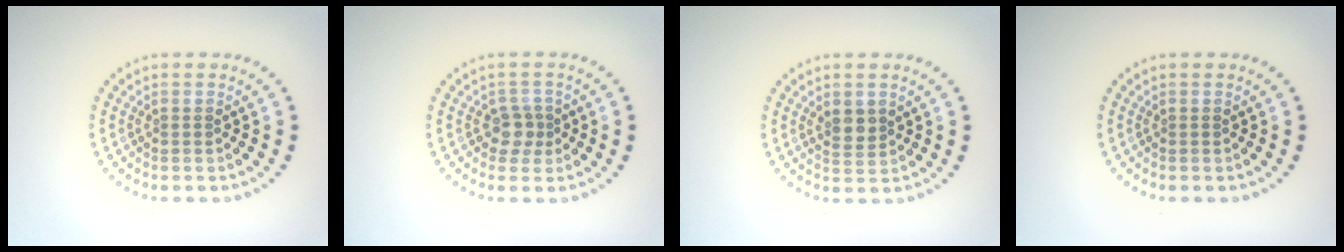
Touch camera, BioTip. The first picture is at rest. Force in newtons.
{"total": 1.9, "press": 1.5, "slide": 1.1}
{"total": 1.9, "press": 1.7, "slide": 0.8}
{"total": 0.0}